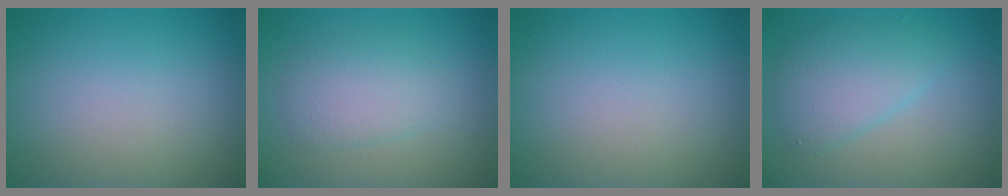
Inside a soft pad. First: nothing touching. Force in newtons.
{"total": 3.0, "press": 3.0, "slide": 0.1}
{"total": 0.0}
{"total": 3.7, "press": 3.7, "slide": 0.1}